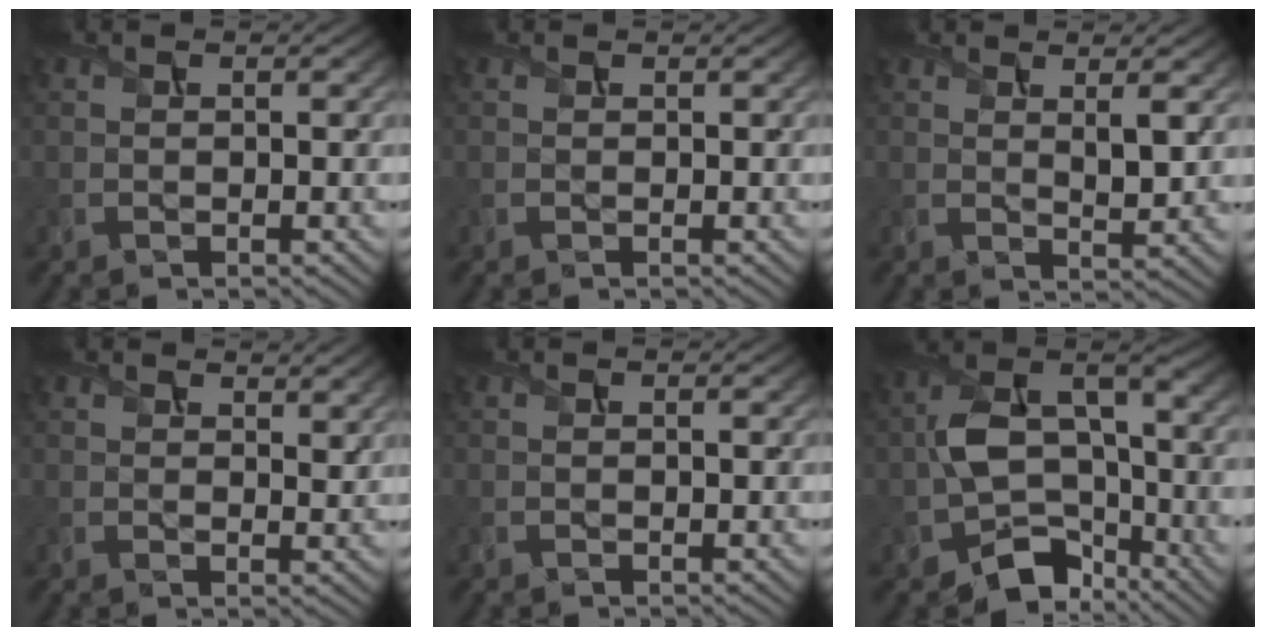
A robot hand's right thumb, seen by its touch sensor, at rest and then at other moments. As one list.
[{"total": 0.0}, {"total": 3.2, "force": [1.4, 0.7, 2.8], "torque": [-0.056, -0.005, 0.028]}, {"total": 3.0, "force": [2.2, 1.3, 1.6], "torque": [-0.031, -0.001, 0.045]}, {"total": 0.6, "force": [0.1, 0.2, 0.6], "torque": [-0.011, 0.000, 0.002]}, {"total": 11.3, "force": [-4.4, 7.1, 7.6], "torque": [-0.137, -0.006, -0.083]}]